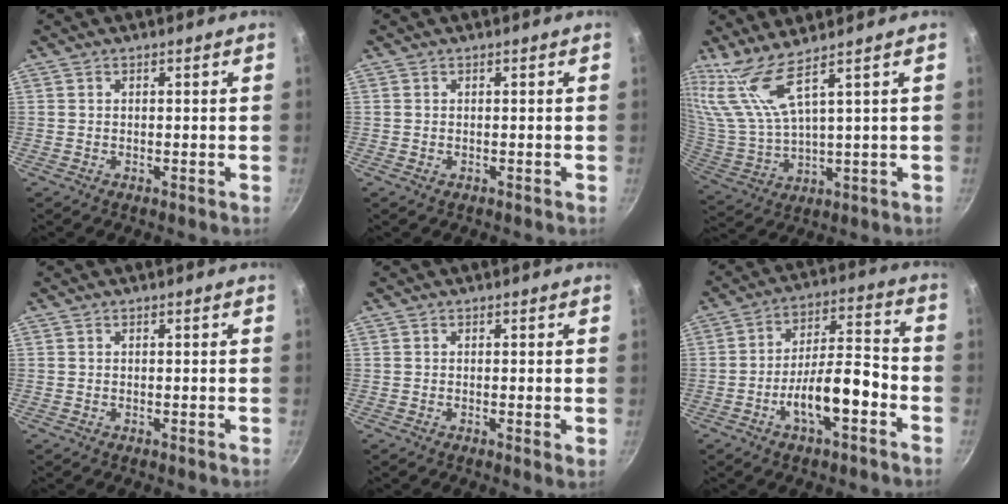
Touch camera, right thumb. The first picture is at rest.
{"total": 0.0}
{"total": 9.4, "force": [6.8, 0.7, 6.5], "torque": [-0.143, -0.056, 0.156]}
{"total": 0.0}
{"total": 1.1, "force": [0.0, 0.1, 1.1], "torque": [-0.016, -0.005, -0.003]}
{"total": 12.0, "force": [-5.0, 4.4, 10.0], "torque": [-0.152, 0.051, -0.084]}